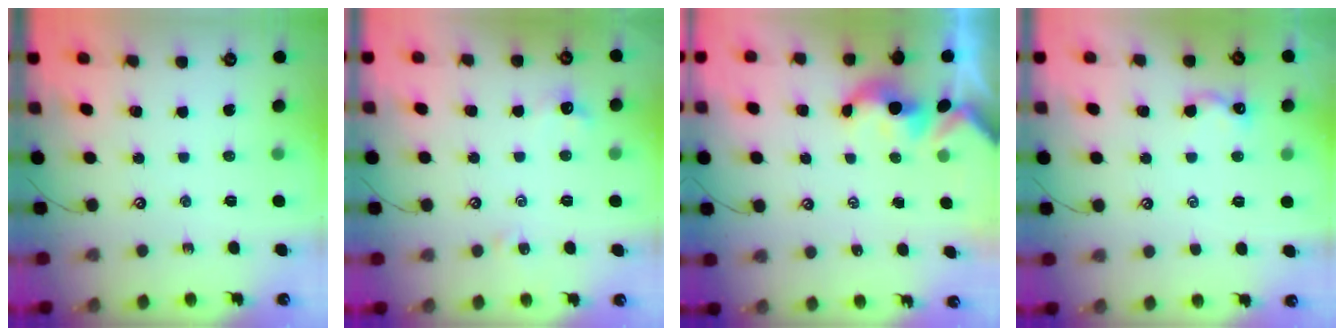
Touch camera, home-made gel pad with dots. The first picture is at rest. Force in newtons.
{"total": 2.5, "press": 2.5, "slide": 0.6}
{"total": 1.6, "press": 1.6, "slide": 0.2}
{"total": 0.8, "press": 0.6, "slide": 0.5}